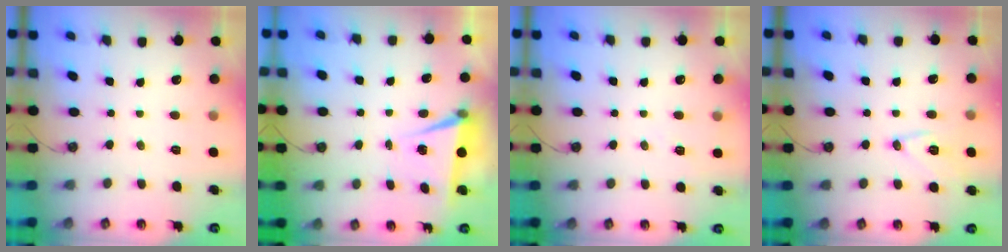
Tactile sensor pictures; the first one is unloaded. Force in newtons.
{"total": 5.6, "press": 3.7, "slide": 4.3}
{"total": 5.1, "press": 3.8, "slide": 3.3}
{"total": 10.2, "press": 9.6, "slide": 3.4}